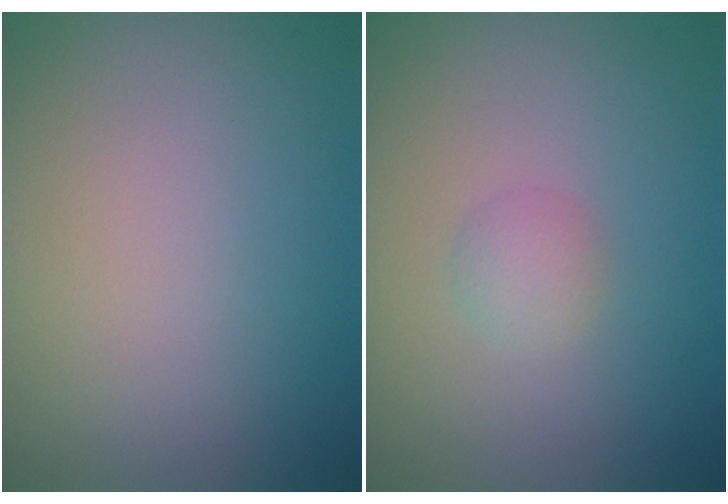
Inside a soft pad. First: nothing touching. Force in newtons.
{"total": 1.5, "press": 1.5, "slide": 0.1}